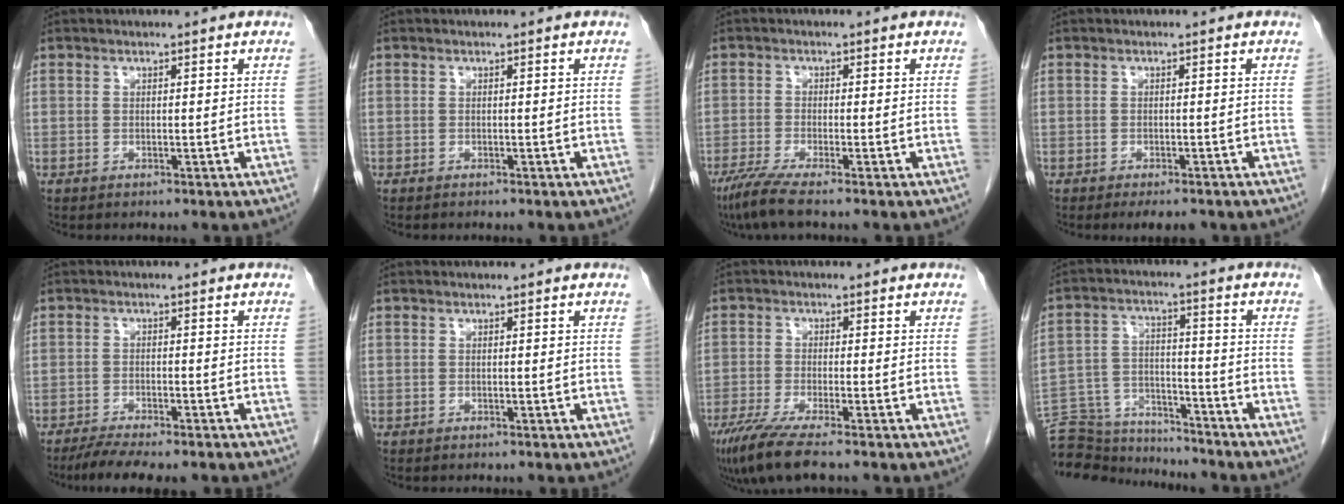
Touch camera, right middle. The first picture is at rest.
{"total": 0.0}
{"total": 4.7, "force": [-3.5, -0.4, 3.2], "torque": [-0.064, -0.015, -0.071]}
{"total": 3.3, "force": [-2.6, 1.0, 1.8], "torque": [-0.021, -0.007, -0.034]}
{"total": 7.1, "force": [-5.9, 1.0, 3.8], "torque": [-0.058, -0.013, -0.093]}
{"total": 0.0}
{"total": 7.5, "force": [-5.7, -0.1, 4.9], "torque": [-0.084, -0.022, -0.100]}
{"total": 15.3, "force": [-14.7, 3.2, 2.8], "torque": [-0.052, 0.030, -0.229]}